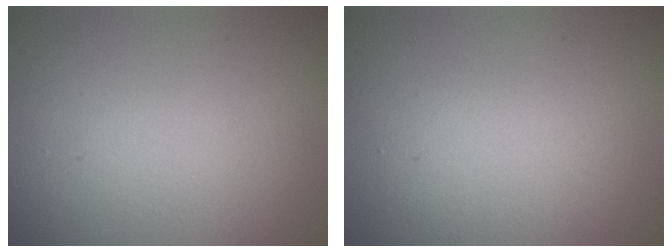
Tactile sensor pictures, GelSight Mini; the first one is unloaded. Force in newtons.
{"total": 1.9, "press": 1.9, "slide": 0.0}